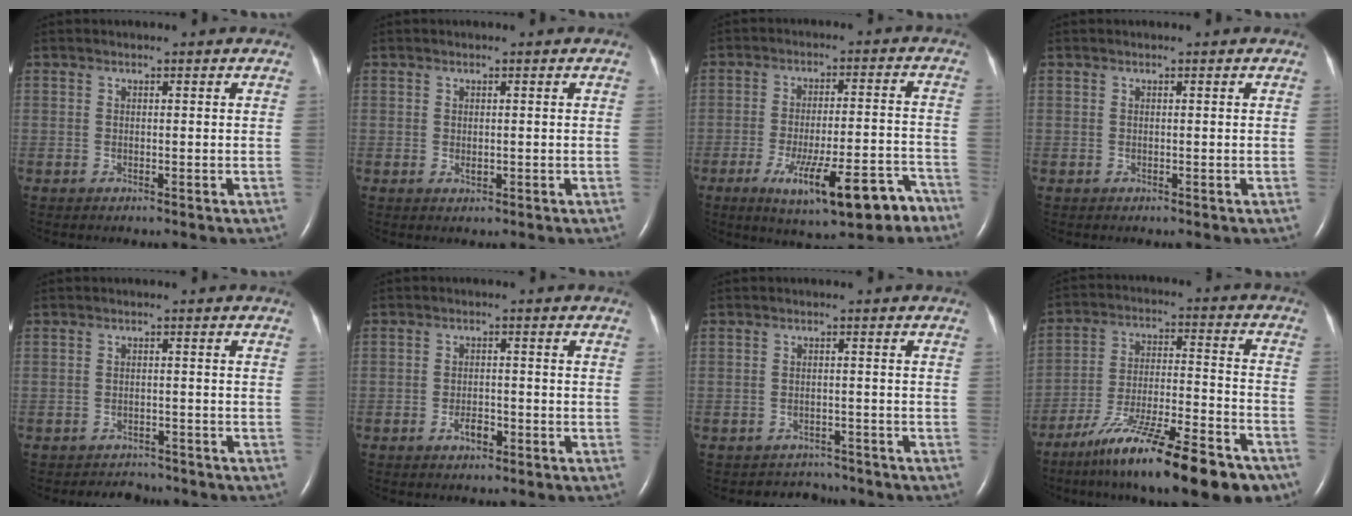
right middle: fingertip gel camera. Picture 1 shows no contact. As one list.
[{"total": 0.8, "force": [0.0, 0.5, 0.6], "torque": [-0.010, -0.001, 0.000]}, {"total": 13.3, "force": [-7.8, 2.6, 10.4], "torque": [-0.159, -0.001, -0.108]}, {"total": 0.0}, {"total": 3.1, "force": [-2.9, 1.1, -0.4], "torque": [0.000, 0.000, -0.043]}, {"total": 2.4, "force": [-1.3, 1.2, 1.6], "torque": [-0.028, 0.003, -0.022]}, {"total": 3.4, "force": [-3.0, 1.2, -0.8], "torque": [0.006, 0.010, -0.044]}, {"total": 21.0, "force": [-15.1, 3.2, 14.2], "torque": [-0.193, -0.010, -0.247]}]